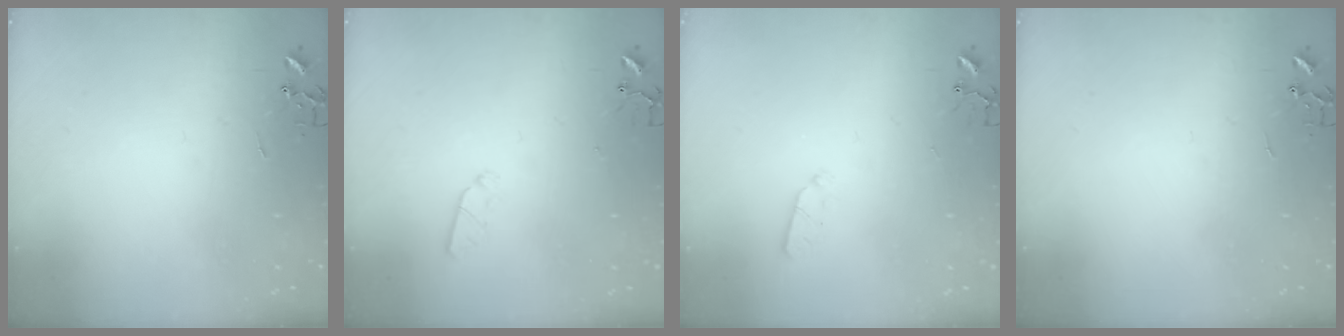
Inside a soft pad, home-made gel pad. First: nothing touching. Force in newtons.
{"total": 3.6, "press": 3.5, "slide": 0.6}
{"total": 3.5, "press": 3.4, "slide": 0.5}
{"total": 0.0}